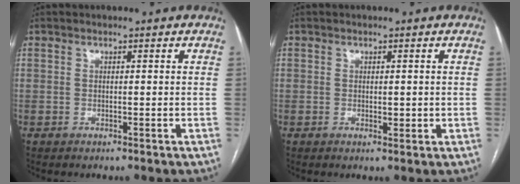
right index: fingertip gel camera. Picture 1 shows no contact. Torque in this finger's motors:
{"motor_torque": [-0.48, 0.87, -0.01, 0.02]}